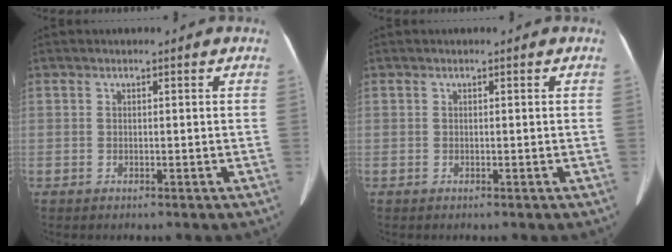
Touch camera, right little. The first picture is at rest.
{"total": 0.0}